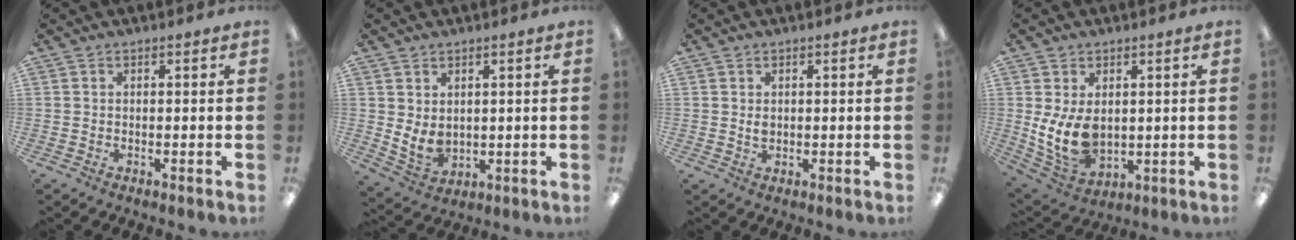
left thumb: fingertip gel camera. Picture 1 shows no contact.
{"total": 5.6, "force": [1.9, 4.1, 3.2], "torque": [-0.061, -0.018, 0.038]}
{"total": 1.6, "force": [0.4, 1.2, 1.0], "torque": [-0.014, 0.000, 0.005]}
{"total": 10.7, "force": [0.6, 7.4, 7.8], "torque": [-0.164, -0.011, 0.015]}